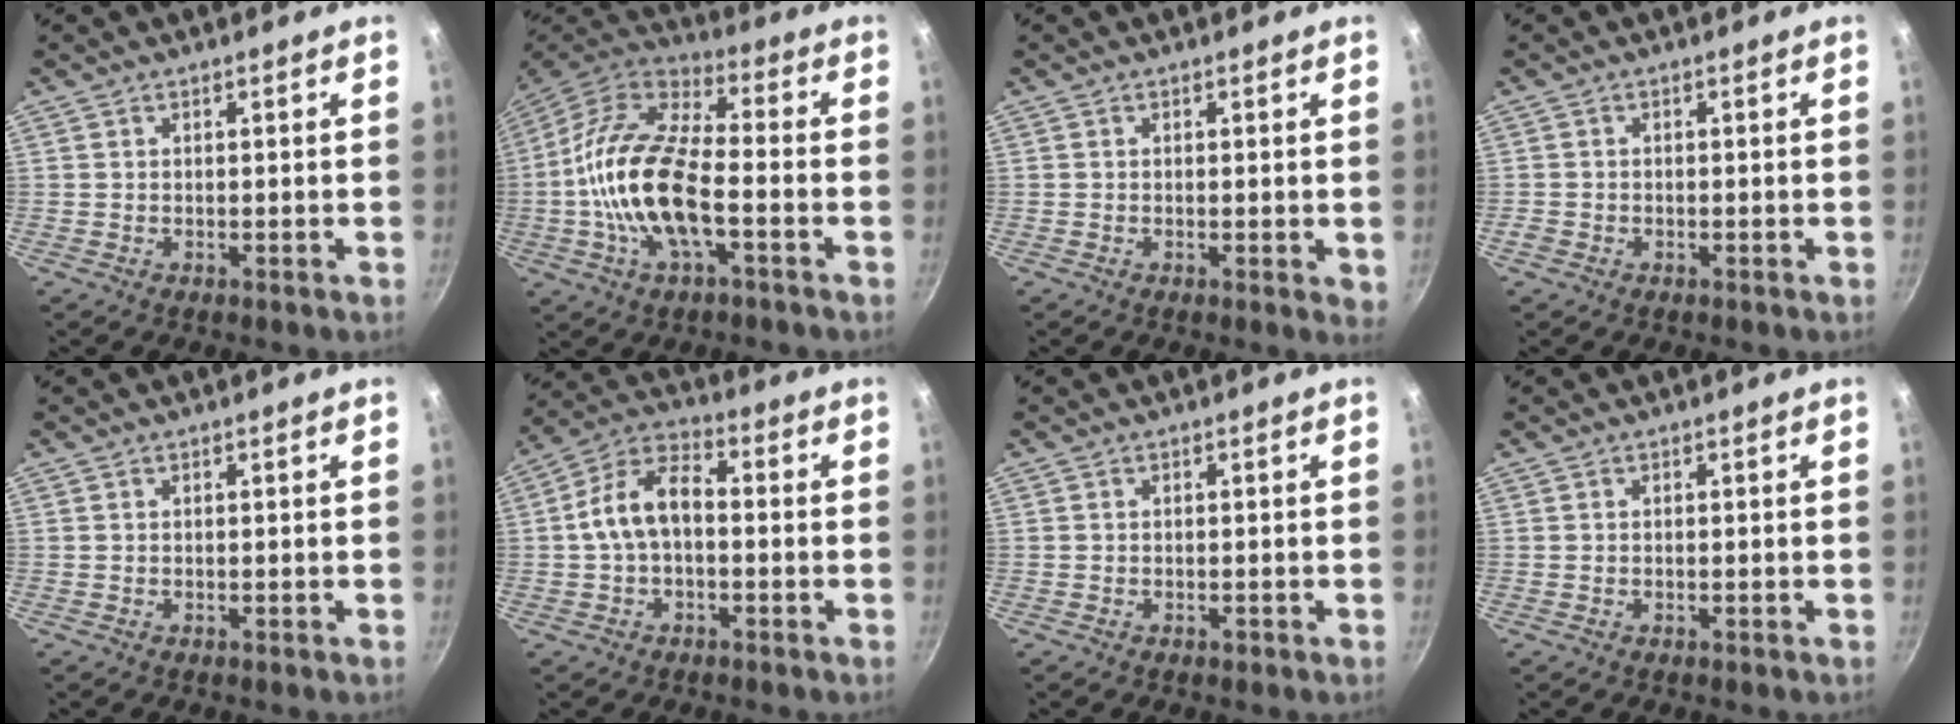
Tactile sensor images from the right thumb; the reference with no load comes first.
{"total": 18.7, "force": [-3.6, 8.3, 16.4], "torque": [-0.310, 0.035, -0.084]}
{"total": 1.9, "force": [-0.1, 0.6, 1.8], "torque": [-0.022, -0.005, -0.003]}
{"total": 1.1, "force": [-0.6, 0.9, 0.4], "torque": [-0.011, 0.002, -0.011]}
{"total": 0.0}
{"total": 10.0, "force": [-0.6, 6.0, 8.0], "torque": [-0.134, 0.041, -0.024]}
{"total": 0.6, "force": [-0.4, 0.4, 0.3], "torque": [-0.003, 0.002, -0.006]}
{"total": 0.0}